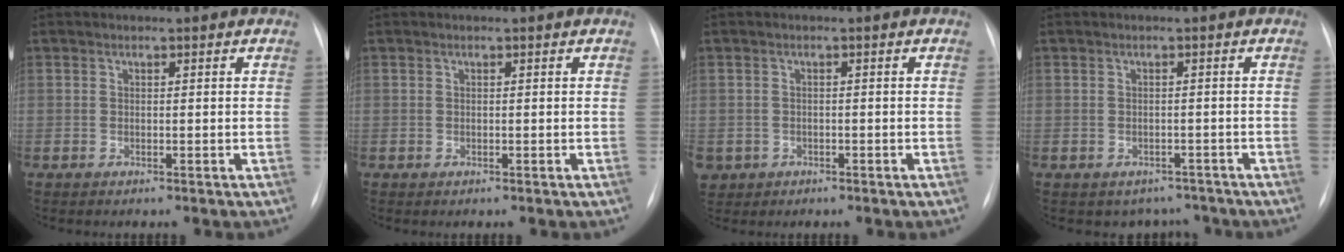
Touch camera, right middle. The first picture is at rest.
{"total": 0.0}
{"total": 4.1, "force": [-1.9, 3.6, 0.8], "torque": [-0.017, 0.003, -0.027]}
{"total": 4.1, "force": [-3.3, 2.4, 0.1], "torque": [0.011, 0.015, -0.039]}